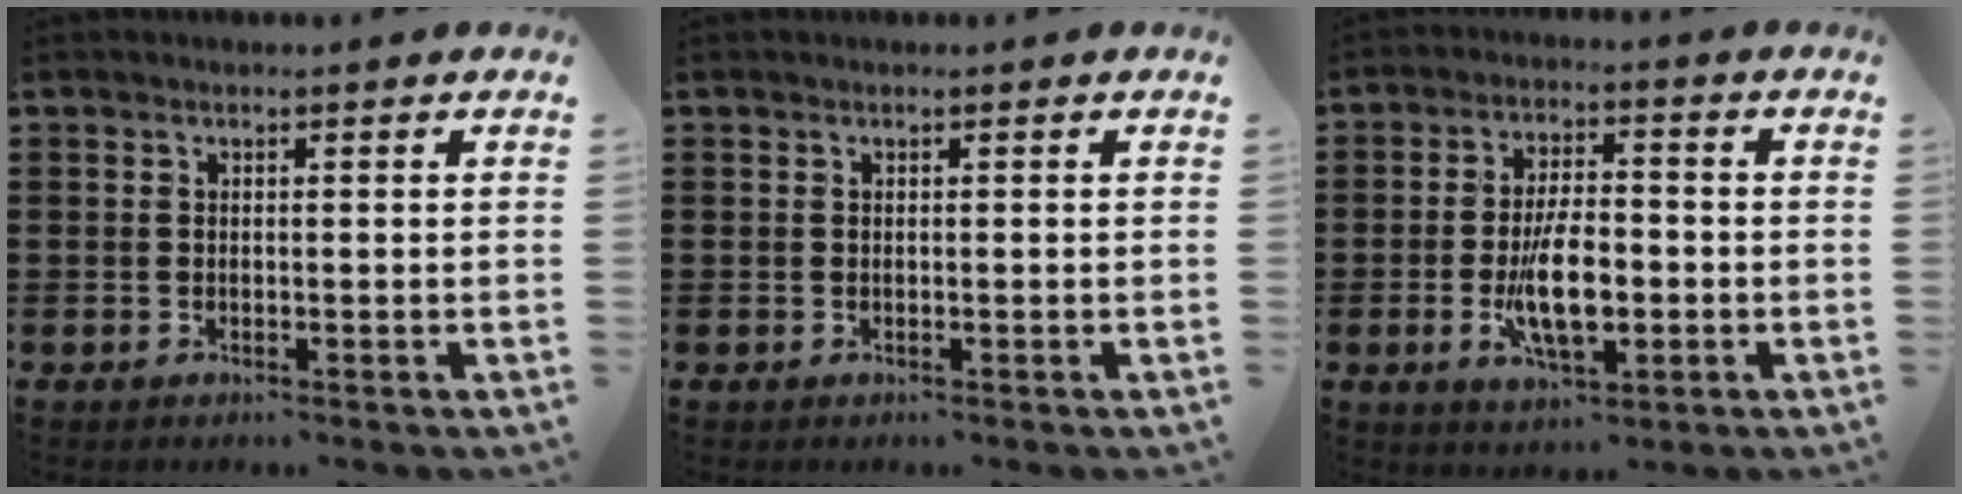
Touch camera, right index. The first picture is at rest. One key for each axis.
{"total": 0.0}
{"total": 9.4, "fx": -2.0, "fy": 4.0, "fz": 8.2, "tx": -0.163, "ty": -0.009, "tz": -0.039}